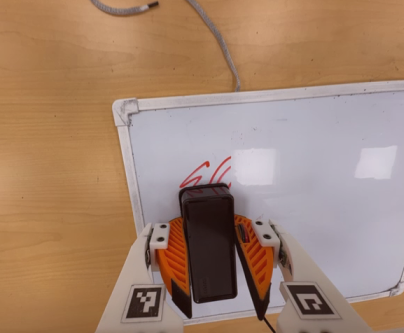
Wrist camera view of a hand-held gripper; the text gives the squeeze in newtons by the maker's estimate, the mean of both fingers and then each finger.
{"total": 15.5, "left": 16.1, "right": 14.9}